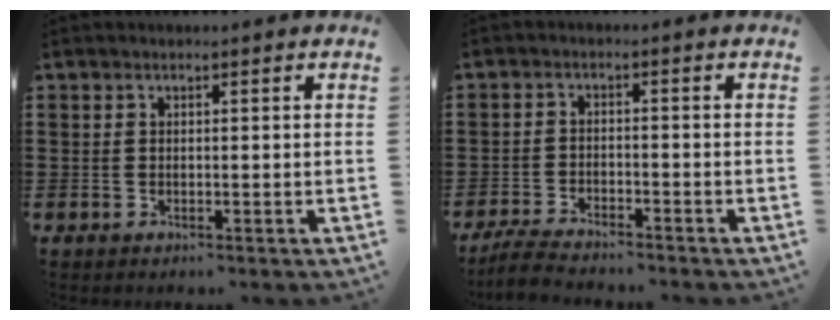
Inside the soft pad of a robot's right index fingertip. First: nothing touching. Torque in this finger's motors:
{"motor_torque": [-0.28, 0.27, 0.02, 0.00]}